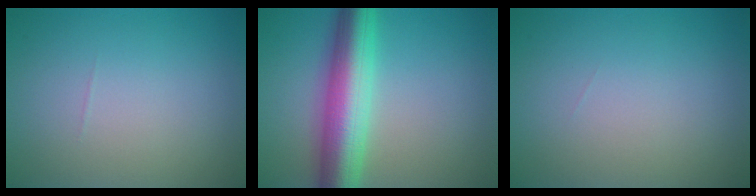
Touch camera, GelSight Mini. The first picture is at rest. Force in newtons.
{"total": 8.4, "press": 8.4, "slide": 0.2}
{"total": 0.0}